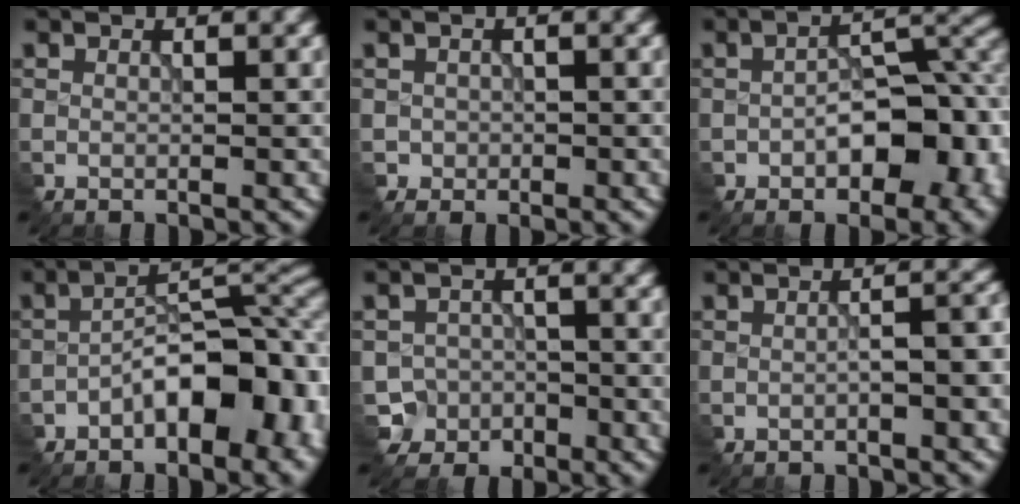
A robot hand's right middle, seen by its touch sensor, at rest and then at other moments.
{"total": 1.2, "force": [-0.3, 1.1, 0.0], "torque": [-0.001, -0.006, -0.005]}
{"total": 9.7, "force": [-2.7, 5.5, 7.5], "torque": [-0.094, 0.000, -0.037]}
{"total": 10.0, "force": [-3.7, 5.1, 7.8], "torque": [-0.102, 0.012, -0.061]}
{"total": 3.5, "force": [-2.5, 2.5, -0.2], "torque": [0.020, 0.007, -0.036]}
{"total": 4.2, "force": [-0.9, 1.7, 3.7], "torque": [-0.035, 0.005, -0.006]}